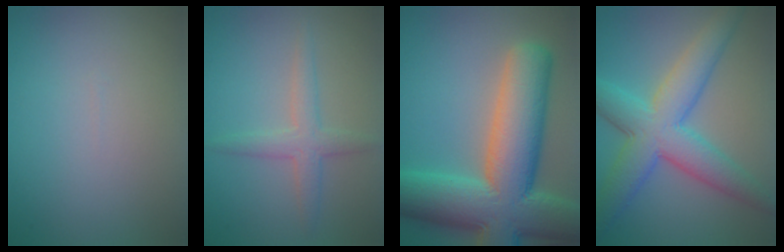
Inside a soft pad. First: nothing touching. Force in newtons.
{"total": 2.5, "press": 2.5, "slide": 0.1}
{"total": 14.1, "press": 14.1, "slide": 0.9}
{"total": 7.6, "press": 7.5, "slide": 0.3}